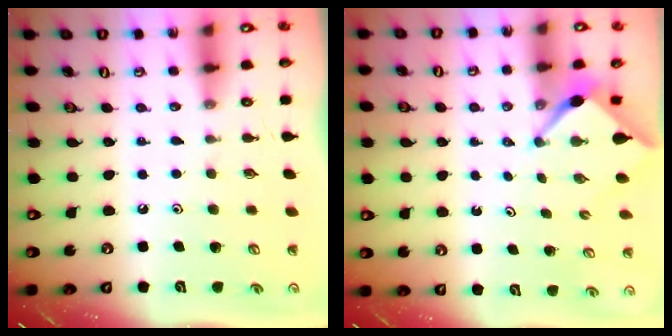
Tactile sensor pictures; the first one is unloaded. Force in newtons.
{"total": 2.4, "press": 2.4, "slide": 0.2}